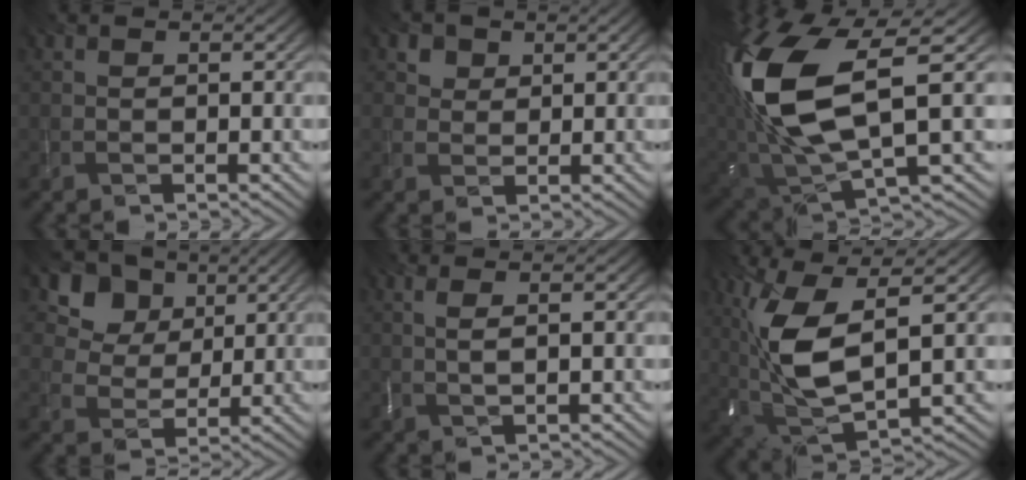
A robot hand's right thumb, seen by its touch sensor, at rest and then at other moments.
{"total": 3.2, "force": [1.8, 2.4, 1.1], "torque": [-0.036, -0.008, 0.038]}
{"total": 15.4, "force": [2.3, 7.3, 13.4], "torque": [-0.317, -0.010, 0.052]}
{"total": 9.8, "force": [5.5, 6.9, 4.2], "torque": [-0.113, -0.011, 0.110]}
{"total": 2.1, "force": [0.7, 0.4, 2.0], "torque": [-0.039, 0.007, 0.012]}
{"total": 12.3, "force": [2.1, 4.8, 11.1], "torque": [-0.261, -0.005, 0.049]}